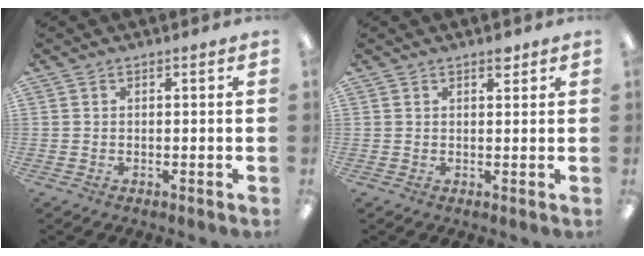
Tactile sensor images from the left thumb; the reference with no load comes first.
{"total": 2.0, "force": [1.6, 0.7, 0.9], "torque": [-0.004, -0.007, 0.025]}